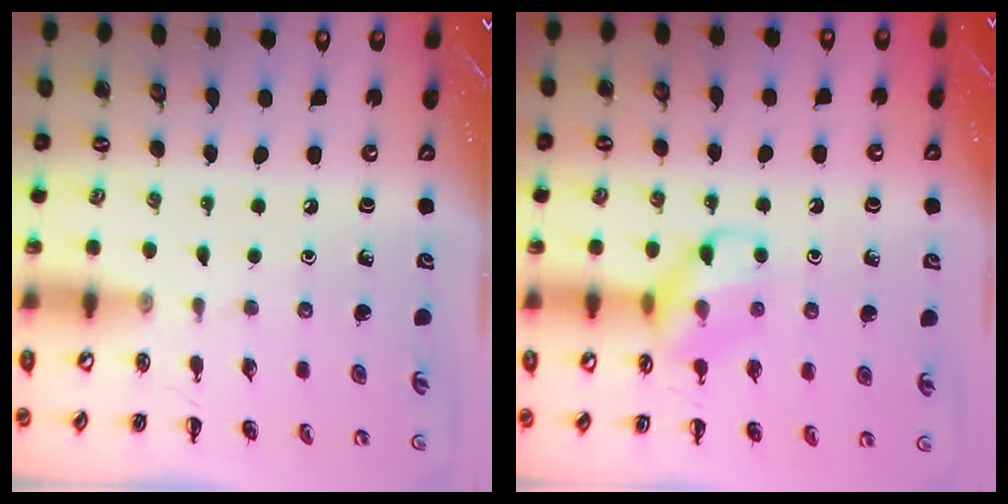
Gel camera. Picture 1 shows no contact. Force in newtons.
{"total": 11.9, "press": 11.9, "slide": 1.0}